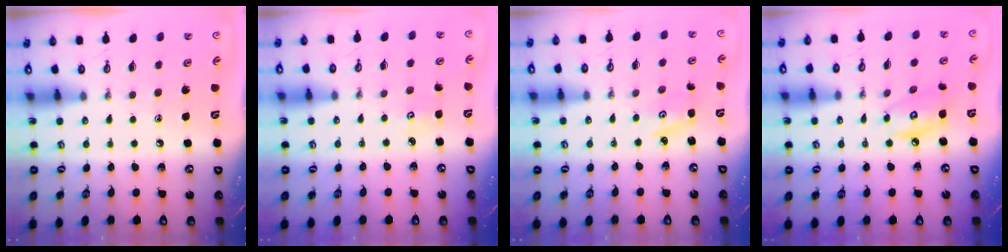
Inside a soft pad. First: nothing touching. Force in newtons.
{"total": 2.8, "press": 2.8, "slide": 0.3}
{"total": 2.3, "press": 2.3, "slide": 0.3}
{"total": 8.2, "press": 8.2, "slide": 0.6}